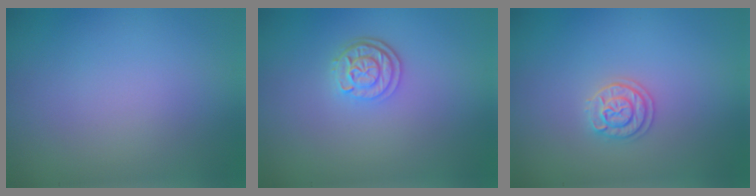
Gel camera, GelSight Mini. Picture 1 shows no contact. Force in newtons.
{"total": 2.5, "press": 2.1, "slide": 1.4}
{"total": 2.1, "press": 2.0, "slide": 0.6}